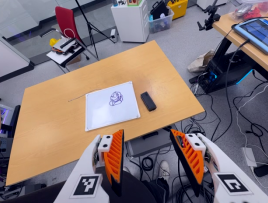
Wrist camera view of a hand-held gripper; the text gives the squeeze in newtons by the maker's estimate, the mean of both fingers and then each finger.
{"total": 0.0}